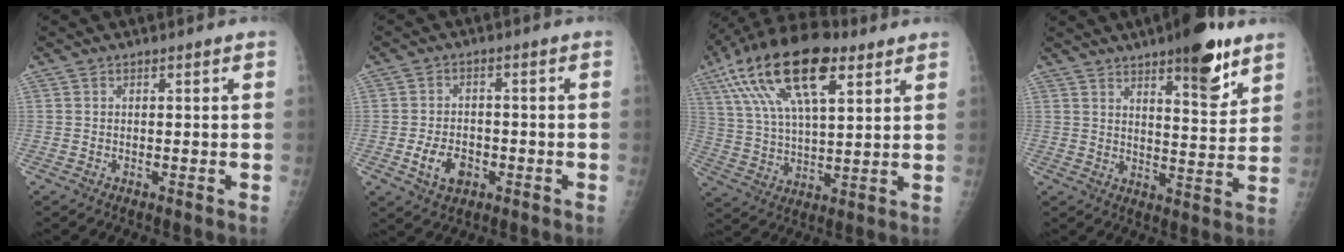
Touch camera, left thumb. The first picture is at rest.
{"total": 6.2, "force": [-2.2, 4.3, 3.8], "torque": [-0.058, 0.012, -0.034]}
{"total": 21.0, "force": [10.2, 8.6, 16.2], "torque": [-0.299, -0.004, 0.182]}
{"total": 12.4, "force": [7.8, 3.6, 9.0], "torque": [-0.100, -0.045, 0.110]}